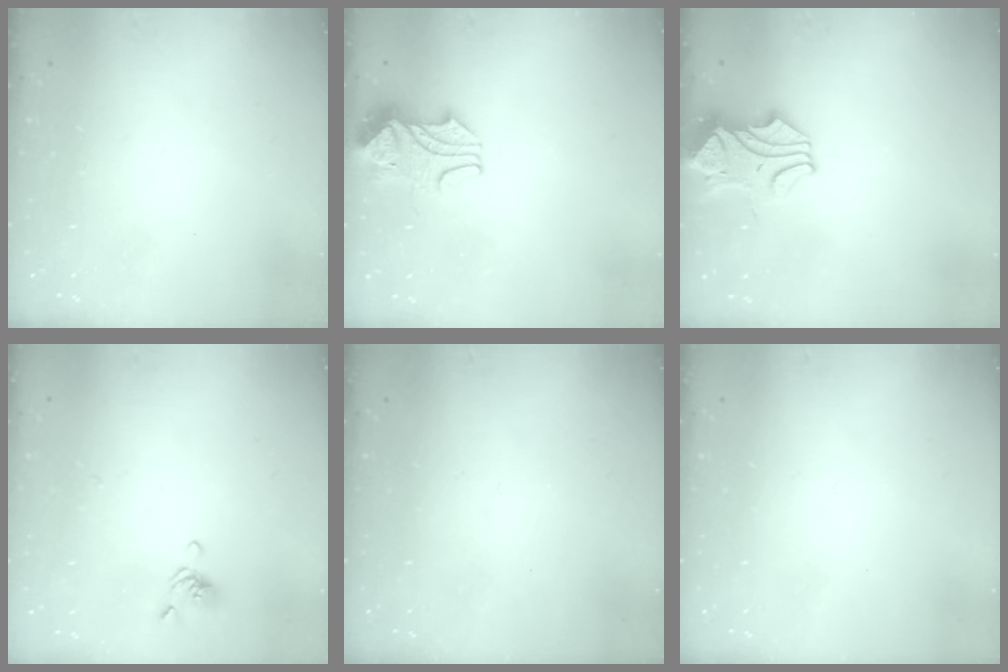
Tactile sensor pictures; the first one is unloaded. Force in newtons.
{"total": 2.2, "press": 2.0, "slide": 0.9}
{"total": 1.1, "press": 0.6, "slide": 0.9}
{"total": 2.1, "press": 2.0, "slide": 0.7}
{"total": 0.0}
{"total": 0.0}